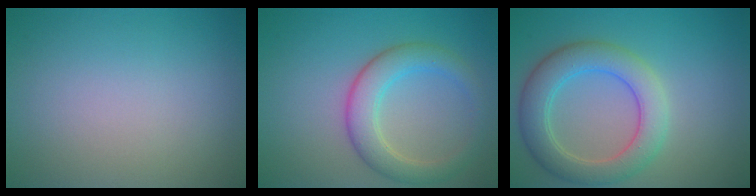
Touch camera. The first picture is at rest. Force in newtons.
{"total": 4.3, "press": 4.3, "slide": 0.2}
{"total": 5.5, "press": 5.4, "slide": 0.3}